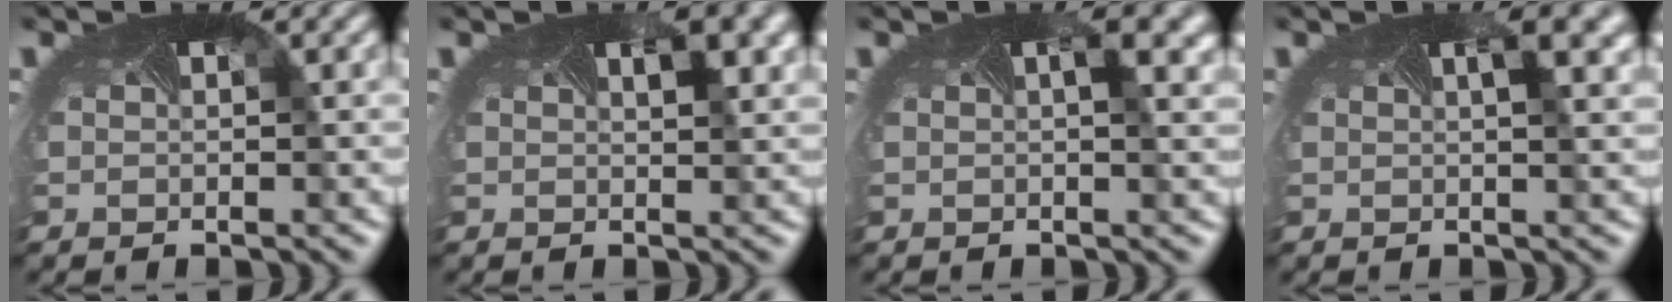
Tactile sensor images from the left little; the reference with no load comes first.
{"total": 3.1, "force": [1.2, 1.1, 2.6], "torque": [-0.031, -0.002, 0.017]}
{"total": 2.9, "force": [1.0, 0.9, 2.5], "torque": [-0.022, 0.003, 0.008]}
{"total": 3.5, "force": [1.4, 1.1, 3.0], "torque": [-0.027, 0.005, 0.008]}